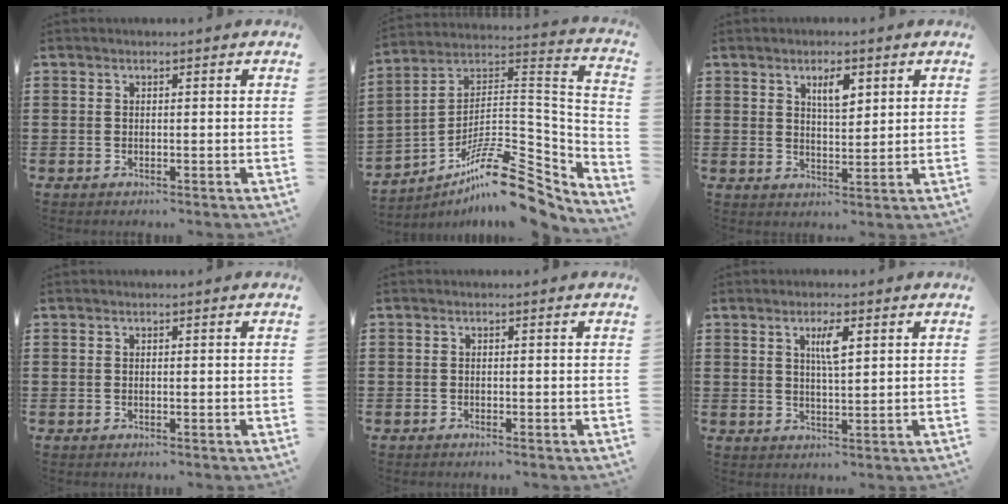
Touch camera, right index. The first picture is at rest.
{"total": 15.1, "force": [-11.1, 3.9, 9.5], "torque": [-0.147, 0.037, -0.200]}
{"total": 3.8, "force": [2.0, 1.3, 2.9], "torque": [-0.047, 0.001, 0.030]}
{"total": 0.0}
{"total": 0.7, "force": [-0.7, 0.0, 0.1], "torque": [-0.002, -0.003, -0.014]}
{"total": 3.6, "force": [1.4, 0.8, 3.3], "torque": [-0.061, 0.004, 0.018]}